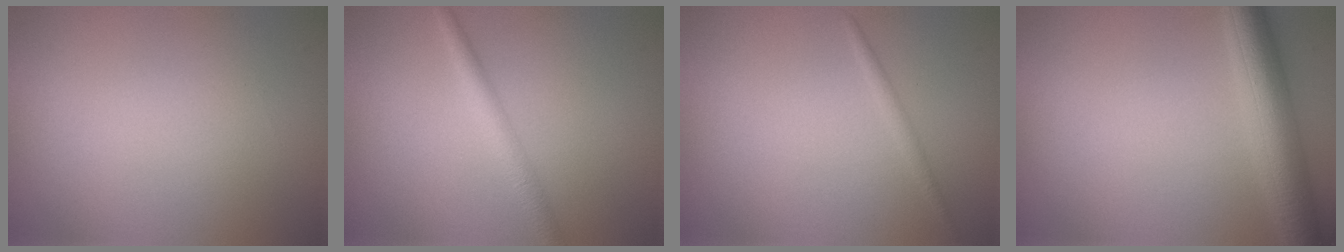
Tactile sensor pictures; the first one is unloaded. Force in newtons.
{"total": 2.3, "press": 2.3, "slide": 0.0}
{"total": 0.9, "press": 0.9, "slide": 0.1}
{"total": 5.5, "press": 5.5, "slide": 0.2}